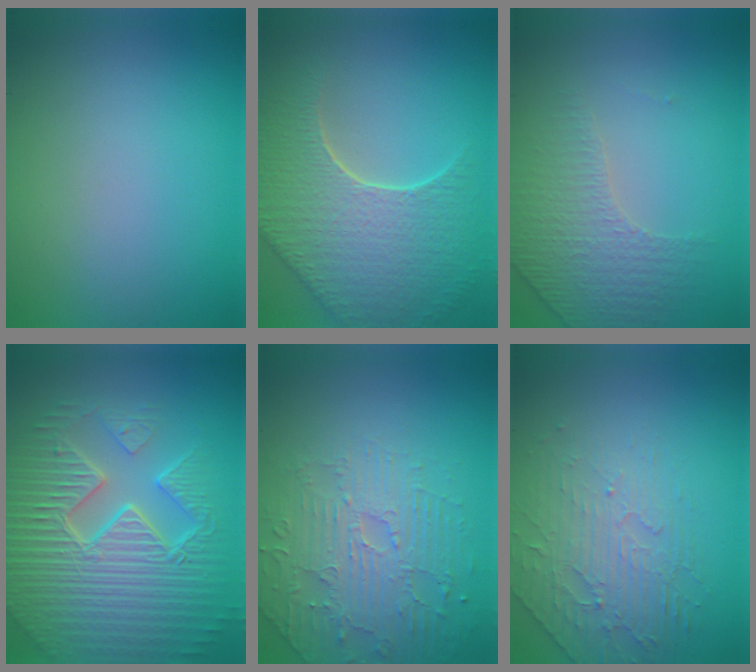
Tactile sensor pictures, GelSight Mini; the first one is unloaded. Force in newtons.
{"total": 8.4, "press": 6.1, "slide": 5.9}
{"total": 4.3, "press": 3.0, "slide": 3.1}
{"total": 11.1, "press": 7.2, "slide": 8.5}
{"total": 4.6, "press": 3.9, "slide": 2.3}
{"total": 2.8, "press": 2.3, "slide": 1.6}